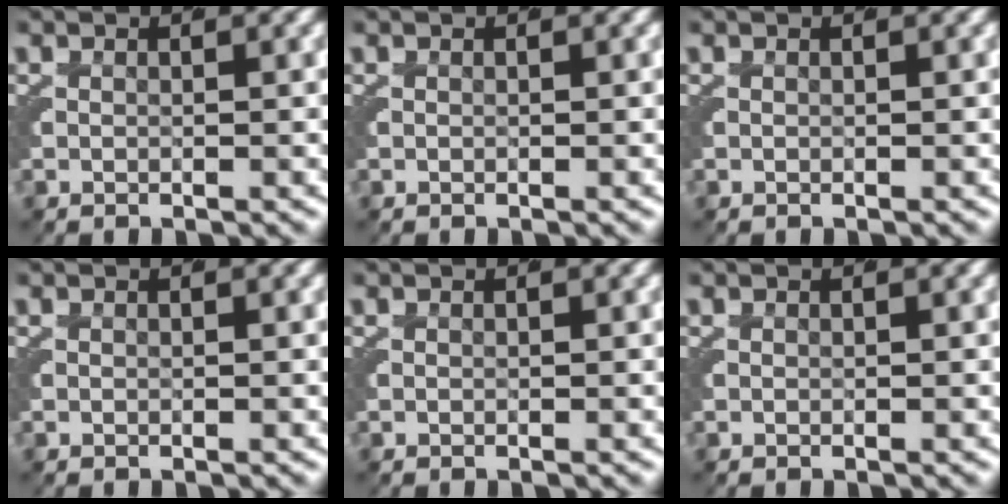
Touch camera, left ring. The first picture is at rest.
{"total": 0.0}
{"total": 0.0}
{"total": 0.0}
{"total": 0.0}
{"total": 0.0}